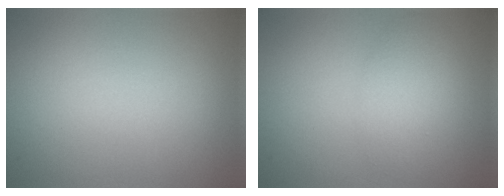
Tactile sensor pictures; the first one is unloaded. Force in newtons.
{"total": 2.3, "press": 2.3, "slide": 0.1}